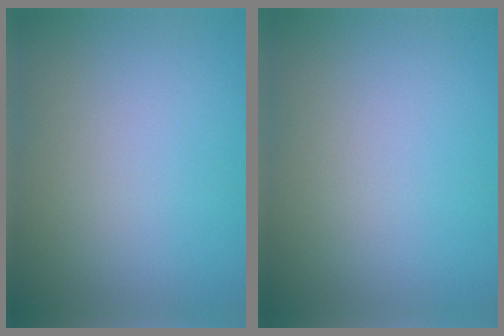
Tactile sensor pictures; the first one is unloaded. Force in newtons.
{"total": 0.0}